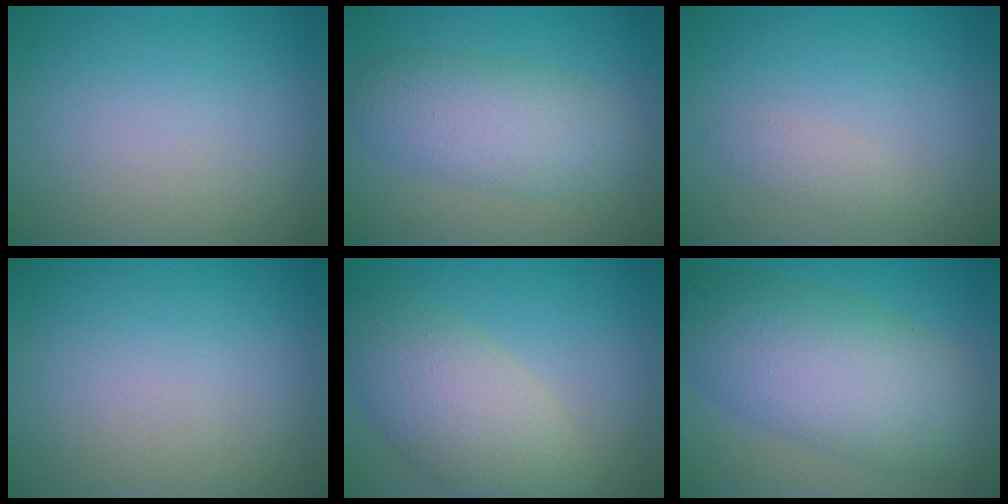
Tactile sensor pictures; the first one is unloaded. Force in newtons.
{"total": 5.4, "press": 5.4, "slide": 0.1}
{"total": 1.2, "press": 1.2, "slide": 0.0}
{"total": 0.0}
{"total": 6.6, "press": 6.6, "slide": 0.4}
{"total": 9.7, "press": 9.7, "slide": 0.3}